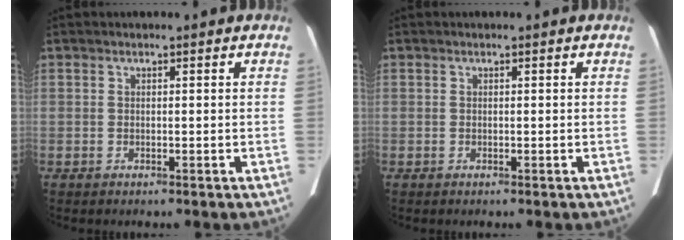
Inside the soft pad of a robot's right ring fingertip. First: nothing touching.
{"total": 0.0}